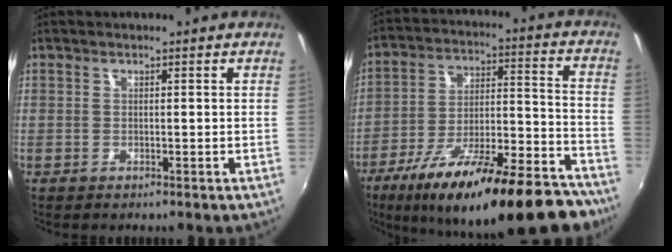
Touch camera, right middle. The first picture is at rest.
{"total": 27.8, "force": [-20.9, 7.3, 16.9], "torque": [-0.266, -0.030, -0.302]}